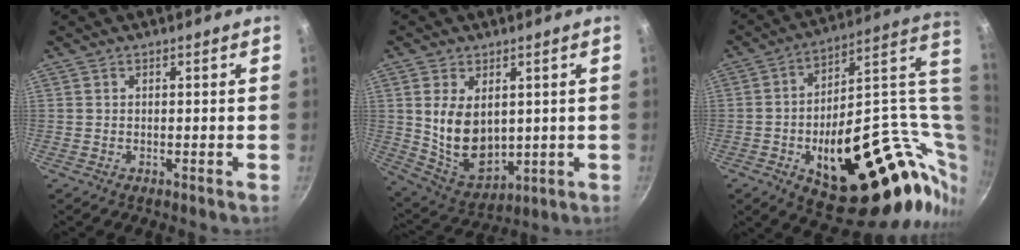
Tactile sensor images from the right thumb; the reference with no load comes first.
{"total": 12.4, "force": [2.0, 8.1, 9.1], "torque": [-0.138, -0.028, 0.063]}
{"total": 34.3, "force": [2.4, 17.0, 29.8], "torque": [-0.400, 0.000, 0.063]}